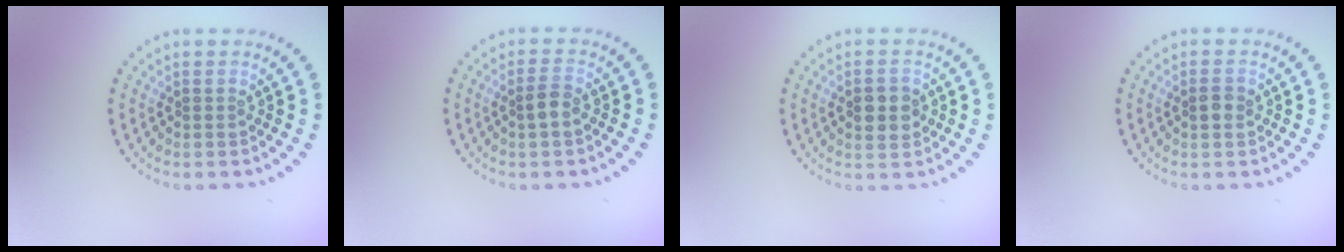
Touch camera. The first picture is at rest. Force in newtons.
{"total": 1.5, "press": 1.4, "slide": 0.5}
{"total": 2.8, "press": 2.8, "slide": 0.1}
{"total": 1.4, "press": 1.4, "slide": 0.1}